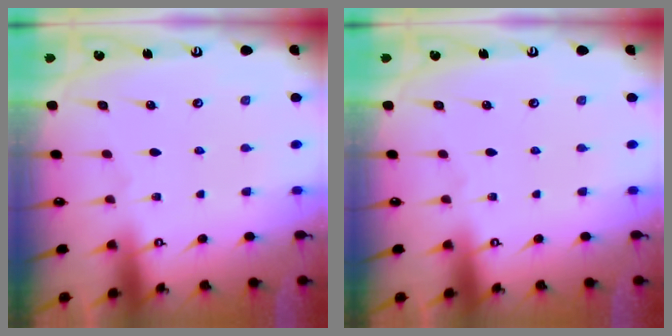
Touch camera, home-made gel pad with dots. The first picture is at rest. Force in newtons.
{"total": 0.0}